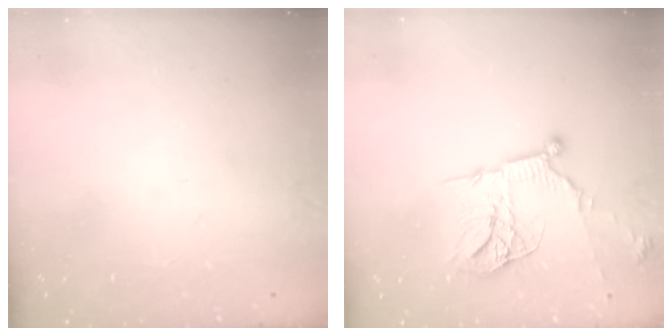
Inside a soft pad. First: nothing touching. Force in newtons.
{"total": 15.2, "press": 15.2, "slide": 0.8}